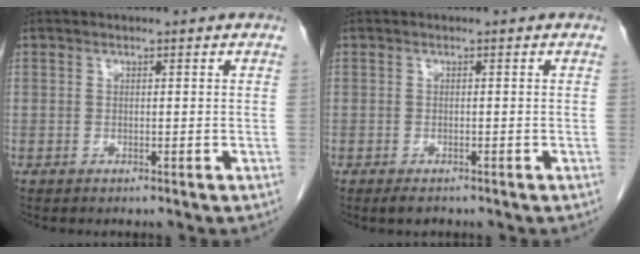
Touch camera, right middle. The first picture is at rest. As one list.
[{"total": 1.4, "force": [-1.1, 0.4, 0.8], "torque": [-0.020, -0.005, -0.013]}]